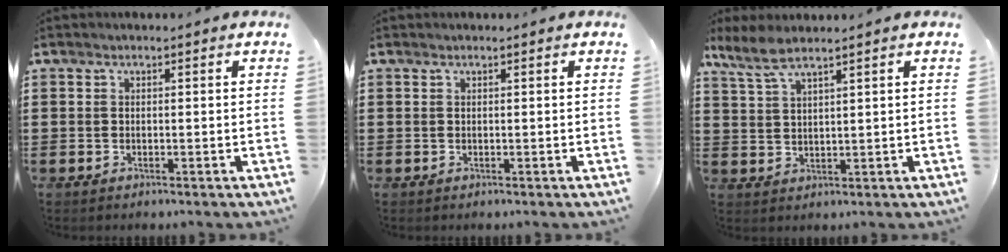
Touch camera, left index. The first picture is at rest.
{"total": 0.0}
{"total": 4.3, "force": [3.4, 0.5, 2.7], "torque": [-0.061, -0.001, 0.062]}